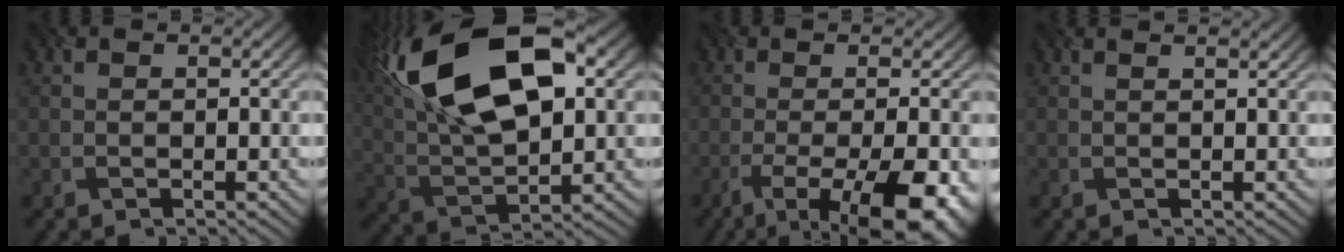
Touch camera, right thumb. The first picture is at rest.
{"total": 18.2, "force": [7.6, 8.7, 14.0], "torque": [-0.294, 0.049, 0.123]}
{"total": 13.5, "force": [-7.2, 4.2, 10.6], "torque": [-0.158, -0.012, -0.093]}
{"total": 0.6, "force": [0.6, 0.0, -0.1], "torque": [0.005, 0.007, 0.000]}